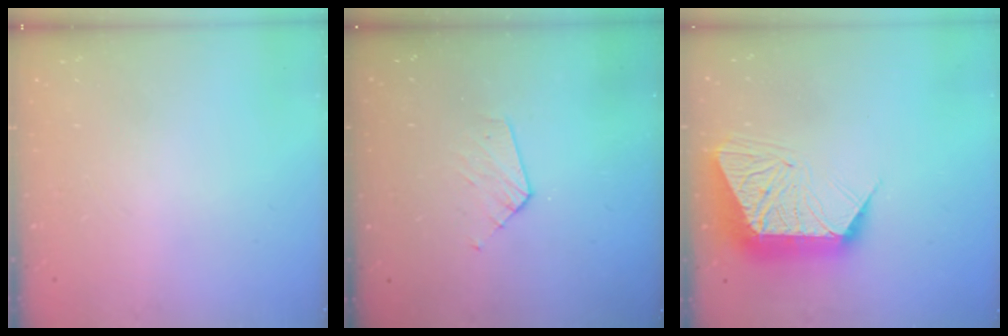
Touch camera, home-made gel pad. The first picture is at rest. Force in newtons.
{"total": 3.6, "press": 3.6, "slide": 0.3}
{"total": 14.4, "press": 14.4, "slide": 1.2}